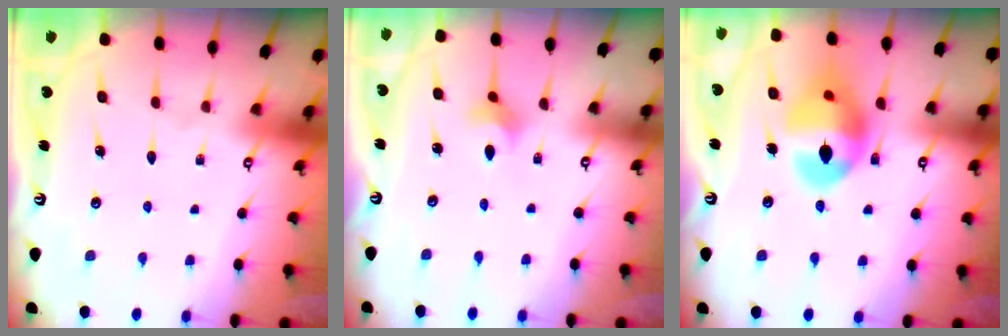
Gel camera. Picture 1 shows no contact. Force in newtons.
{"total": 2.9, "press": 2.8, "slide": 0.6}
{"total": 14.4, "press": 13.5, "slide": 5.0}